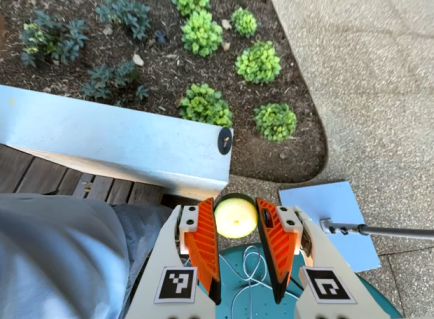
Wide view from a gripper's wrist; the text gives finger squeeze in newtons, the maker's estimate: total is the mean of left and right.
{"total": 10.2, "left": 11.1, "right": 9.3}